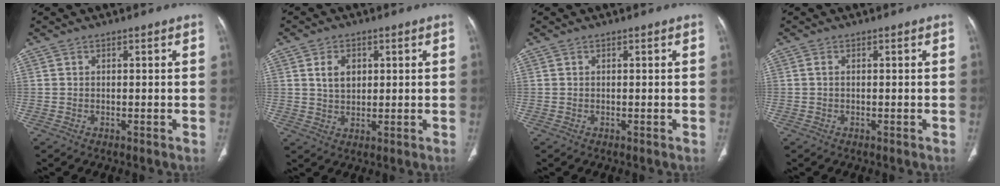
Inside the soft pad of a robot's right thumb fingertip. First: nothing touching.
{"total": 4.8, "force": [1.5, 3.3, 3.1], "torque": [-0.037, -0.006, 0.030]}
{"total": 0.0}
{"total": 0.5, "force": [0.0, 0.2, 0.5], "torque": [-0.013, -0.001, -0.001]}